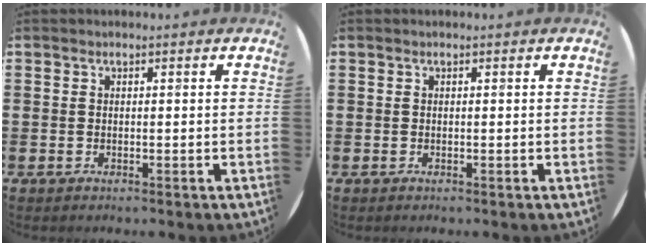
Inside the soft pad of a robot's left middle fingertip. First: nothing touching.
{"total": 0.0}